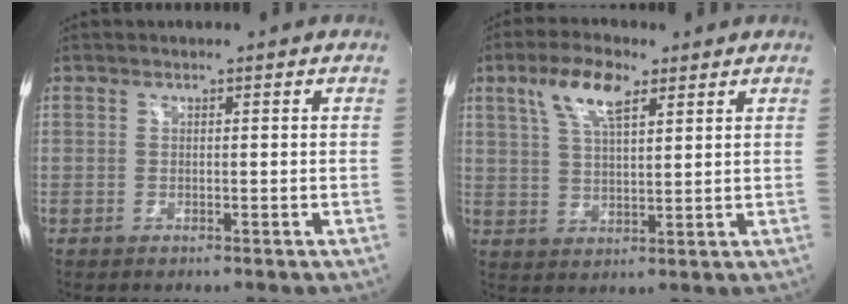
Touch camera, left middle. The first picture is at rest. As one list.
[{"total": 7.9, "force": [4.2, 2.4, 6.2], "torque": [-0.128, 0.012, 0.081]}]